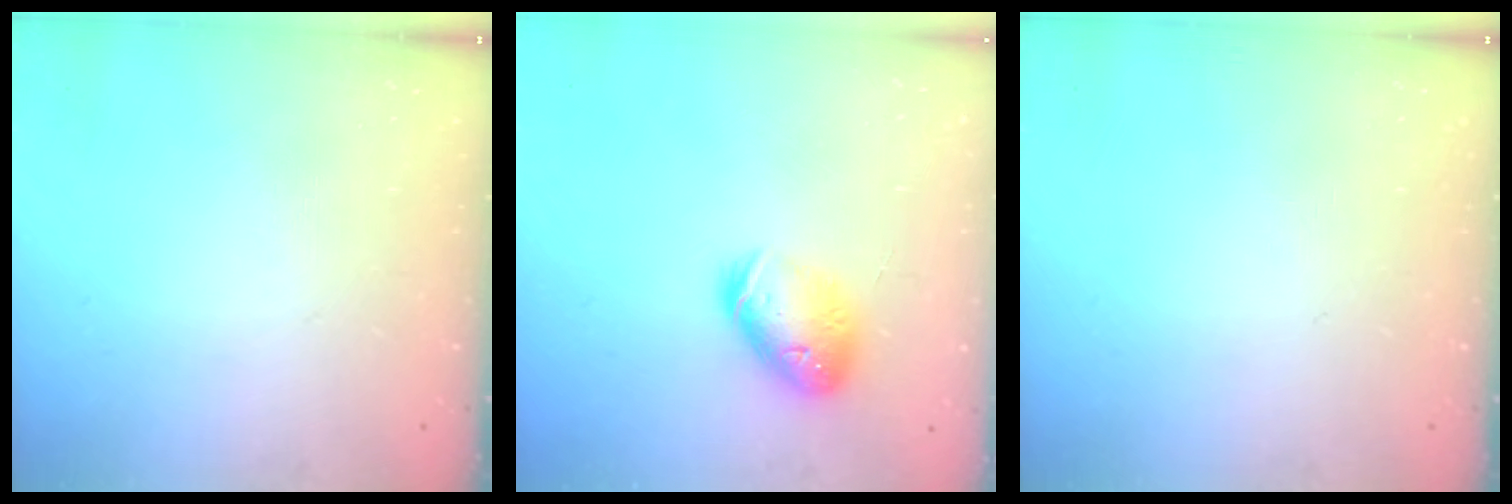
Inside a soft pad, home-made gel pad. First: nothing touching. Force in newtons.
{"total": 13.4, "press": 13.2, "slide": 2.1}
{"total": 0.0}